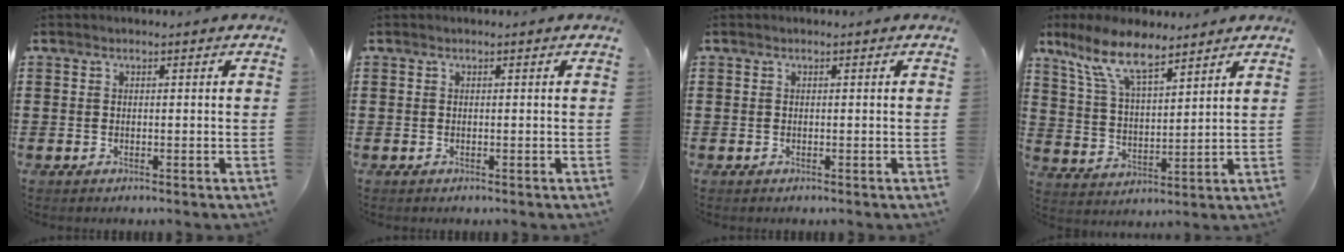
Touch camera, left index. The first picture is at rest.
{"total": 0.0}
{"total": 0.0}
{"total": 9.7, "force": [7.5, 2.6, 5.5], "torque": [-0.129, -0.018, 0.138]}